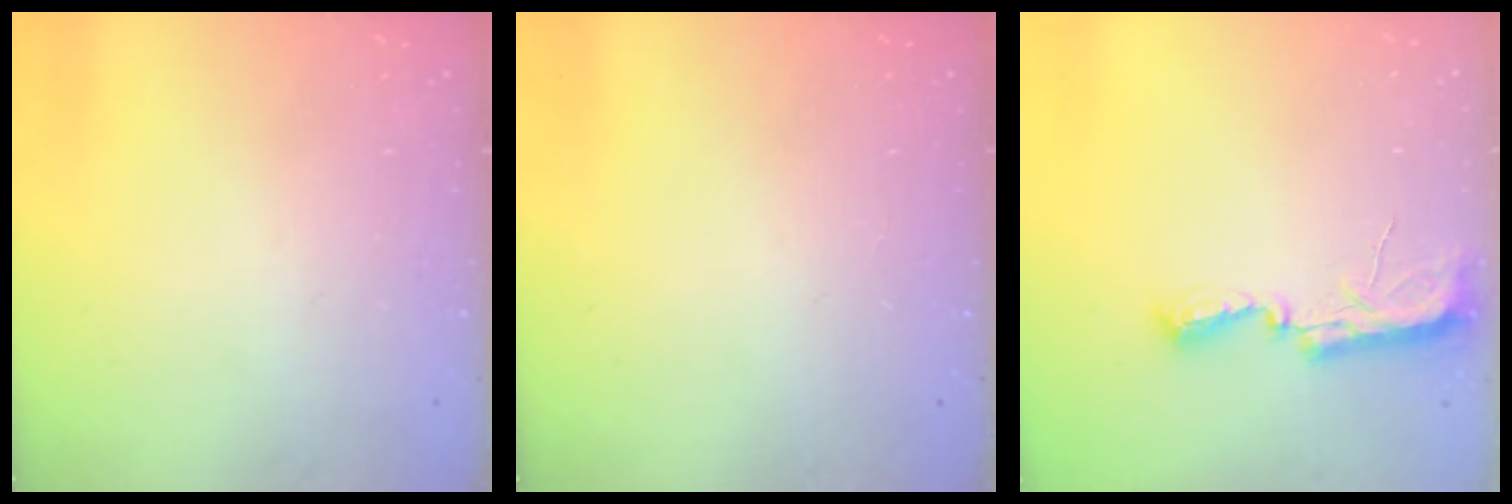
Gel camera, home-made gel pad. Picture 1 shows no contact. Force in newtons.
{"total": 0.0}
{"total": 7.7, "press": 7.7, "slide": 0.8}